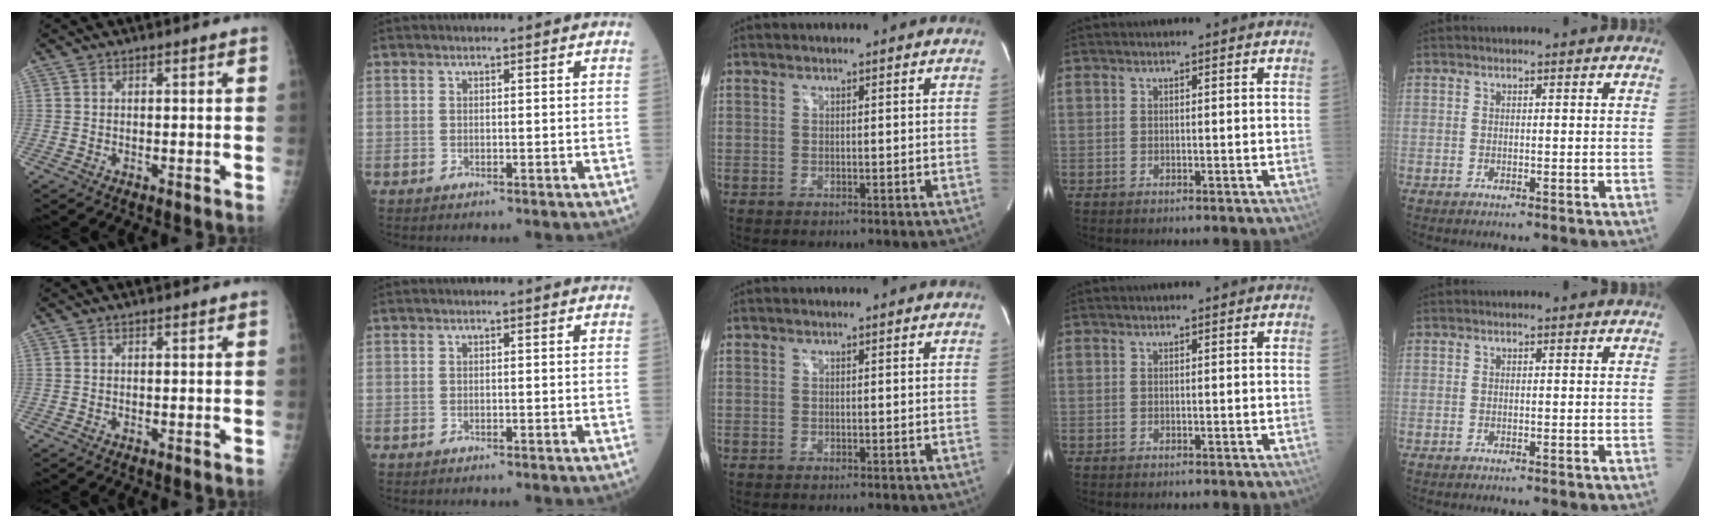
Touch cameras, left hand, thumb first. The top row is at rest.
{}